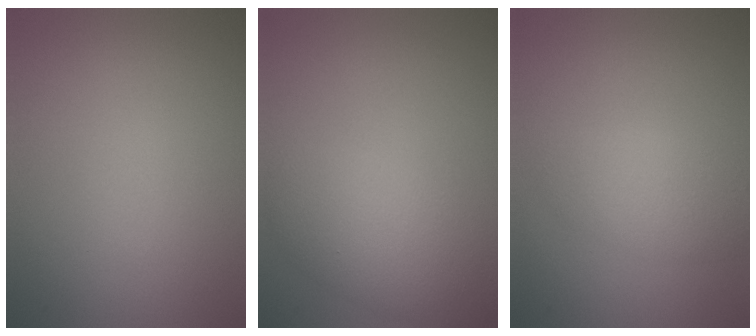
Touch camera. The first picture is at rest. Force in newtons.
{"total": 4.8, "press": 4.8, "slide": 0.1}
{"total": 2.7, "press": 2.7, "slide": 0.1}